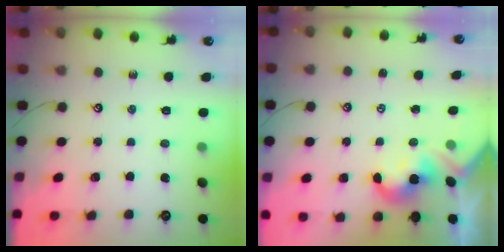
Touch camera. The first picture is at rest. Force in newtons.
{"total": 2.0, "press": 1.9, "slide": 0.5}